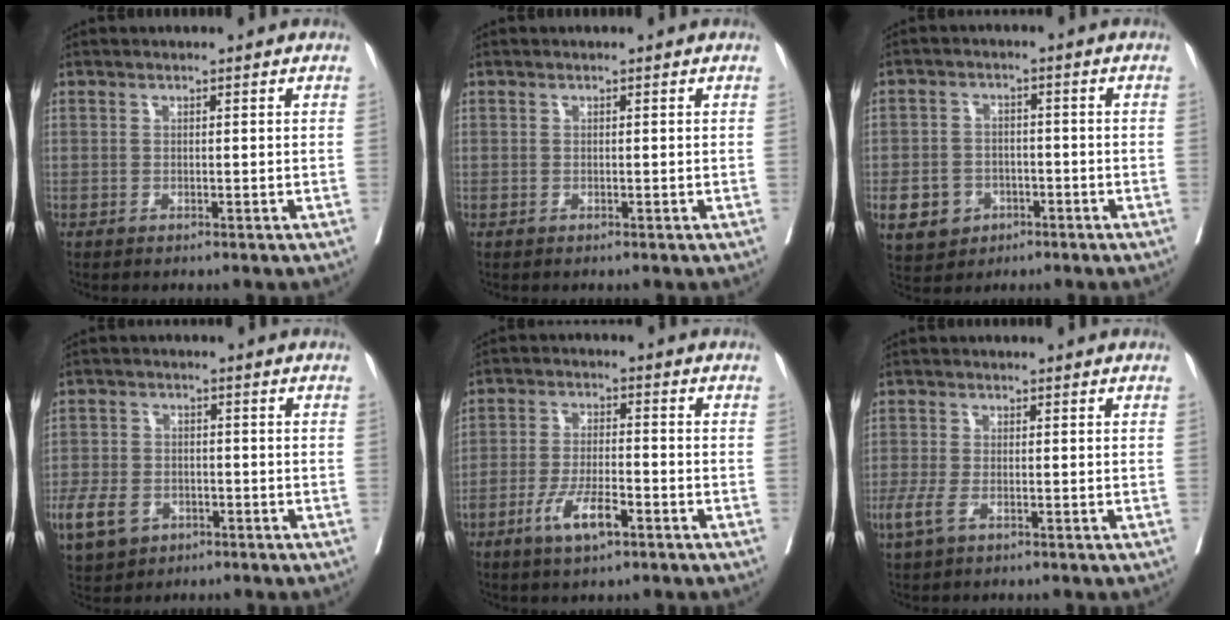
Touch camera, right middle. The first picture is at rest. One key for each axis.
{"total": 0.0}
{"total": 8.1, "fx": -3.4, "fy": 6.8, "fz": 2.7, "tx": -0.060, "ty": 0.008, "tz": -0.044}
{"total": 14.4, "fx": -6.4, "fy": 11.0, "fz": 6.8, "tx": -0.200, "ty": 0.000, "tz": -0.099}
{"total": 6.9, "fx": -3.7, "fy": 1.8, "fz": 5.5, "tx": -0.108, "ty": -0.005, "tz": -0.066}
{"total": 3.3, "fx": -1.4, "fy": 1.4, "fz": 2.6, "tx": -0.069, "ty": -0.007, "tz": -0.028}